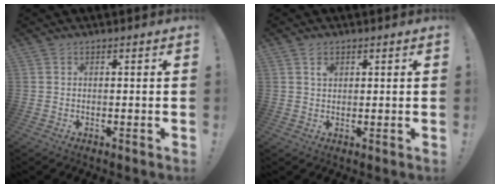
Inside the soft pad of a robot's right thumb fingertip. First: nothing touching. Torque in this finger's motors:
{"motor_torque": [0.37, 0.19, 0.33, -0.22, 0.00]}